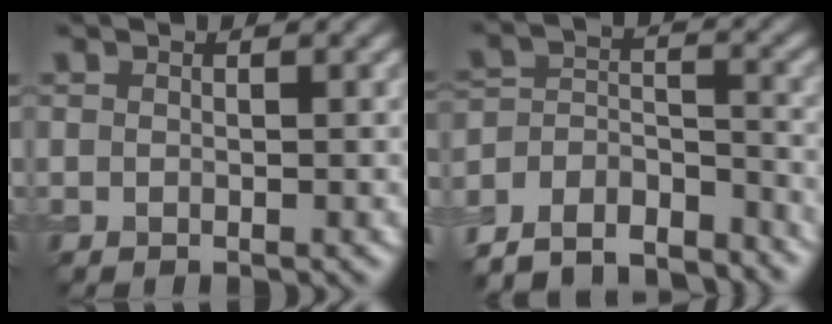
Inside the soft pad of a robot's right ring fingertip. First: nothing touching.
{"total": 9.8, "force": [-8.7, 3.9, 2.4], "torque": [-0.042, 0.007, -0.136]}